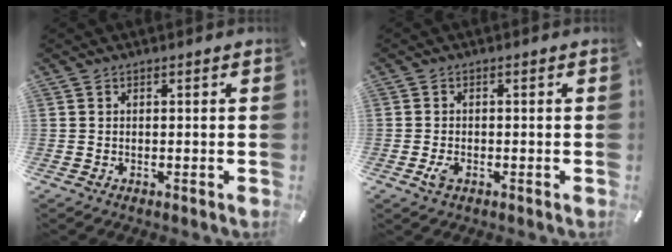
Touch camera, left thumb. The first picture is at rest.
{"total": 2.3, "force": [-0.9, 1.2, 1.7], "torque": [-0.042, -0.003, -0.019]}